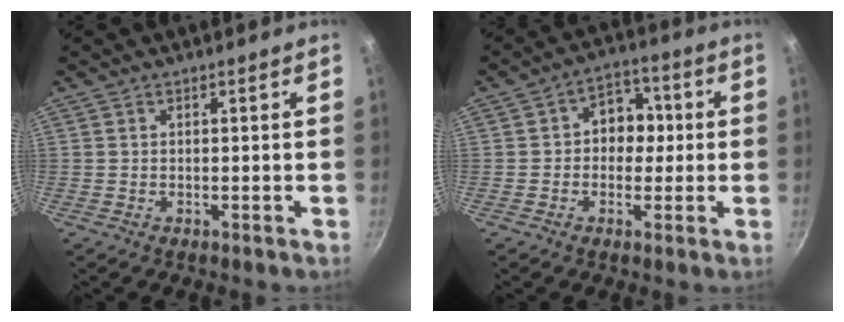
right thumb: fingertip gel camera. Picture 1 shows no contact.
{"total": 7.7, "force": [0.3, 6.2, 4.5], "torque": [-0.009, 0.016, -0.006]}